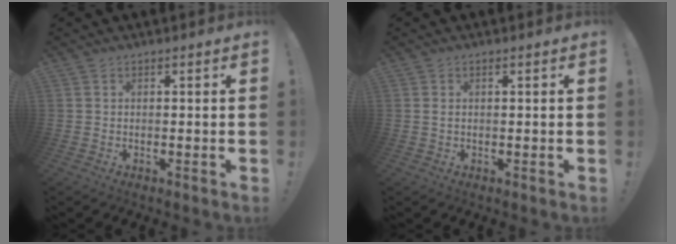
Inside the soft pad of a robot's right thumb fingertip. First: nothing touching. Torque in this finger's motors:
{"motor_torque": [0.07, -0.08, -0.24, 0.24, 0.06]}